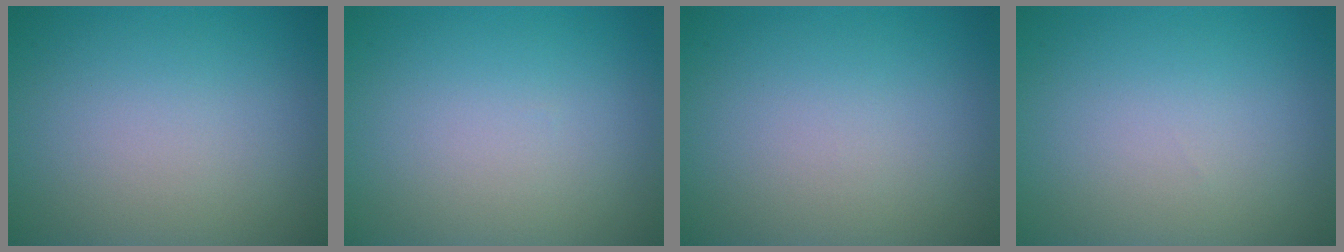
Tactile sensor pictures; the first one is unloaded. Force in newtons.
{"total": 0.0}
{"total": 0.0}
{"total": 0.0}